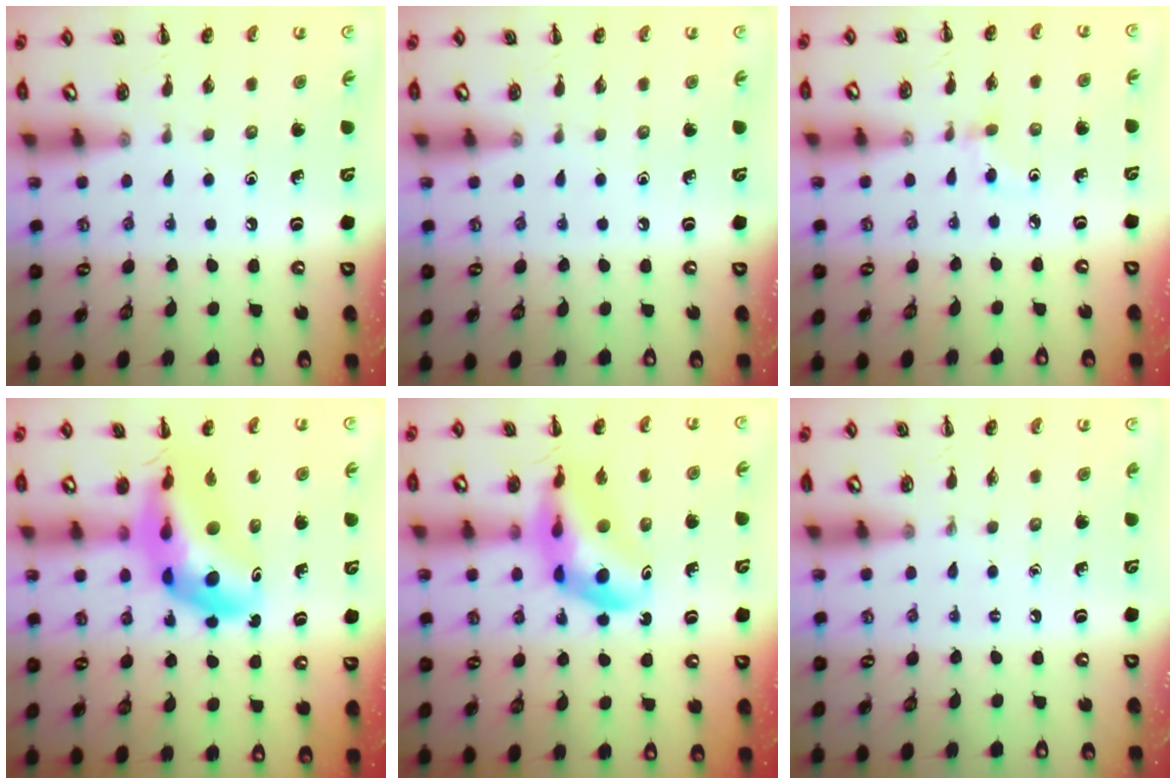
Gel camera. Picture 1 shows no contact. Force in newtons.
{"total": 0.0}
{"total": 2.6, "press": 2.4, "slide": 1.1}
{"total": 11.0, "press": 10.5, "slide": 3.2}
{"total": 12.9, "press": 12.3, "slide": 3.7}
{"total": 0.0}